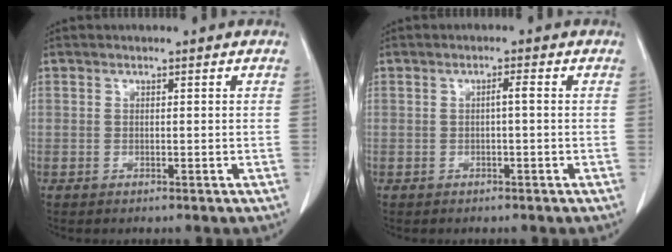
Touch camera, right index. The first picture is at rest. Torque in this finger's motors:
{"motor_torque": [0.31, -0.12, 0.18, 0.05]}